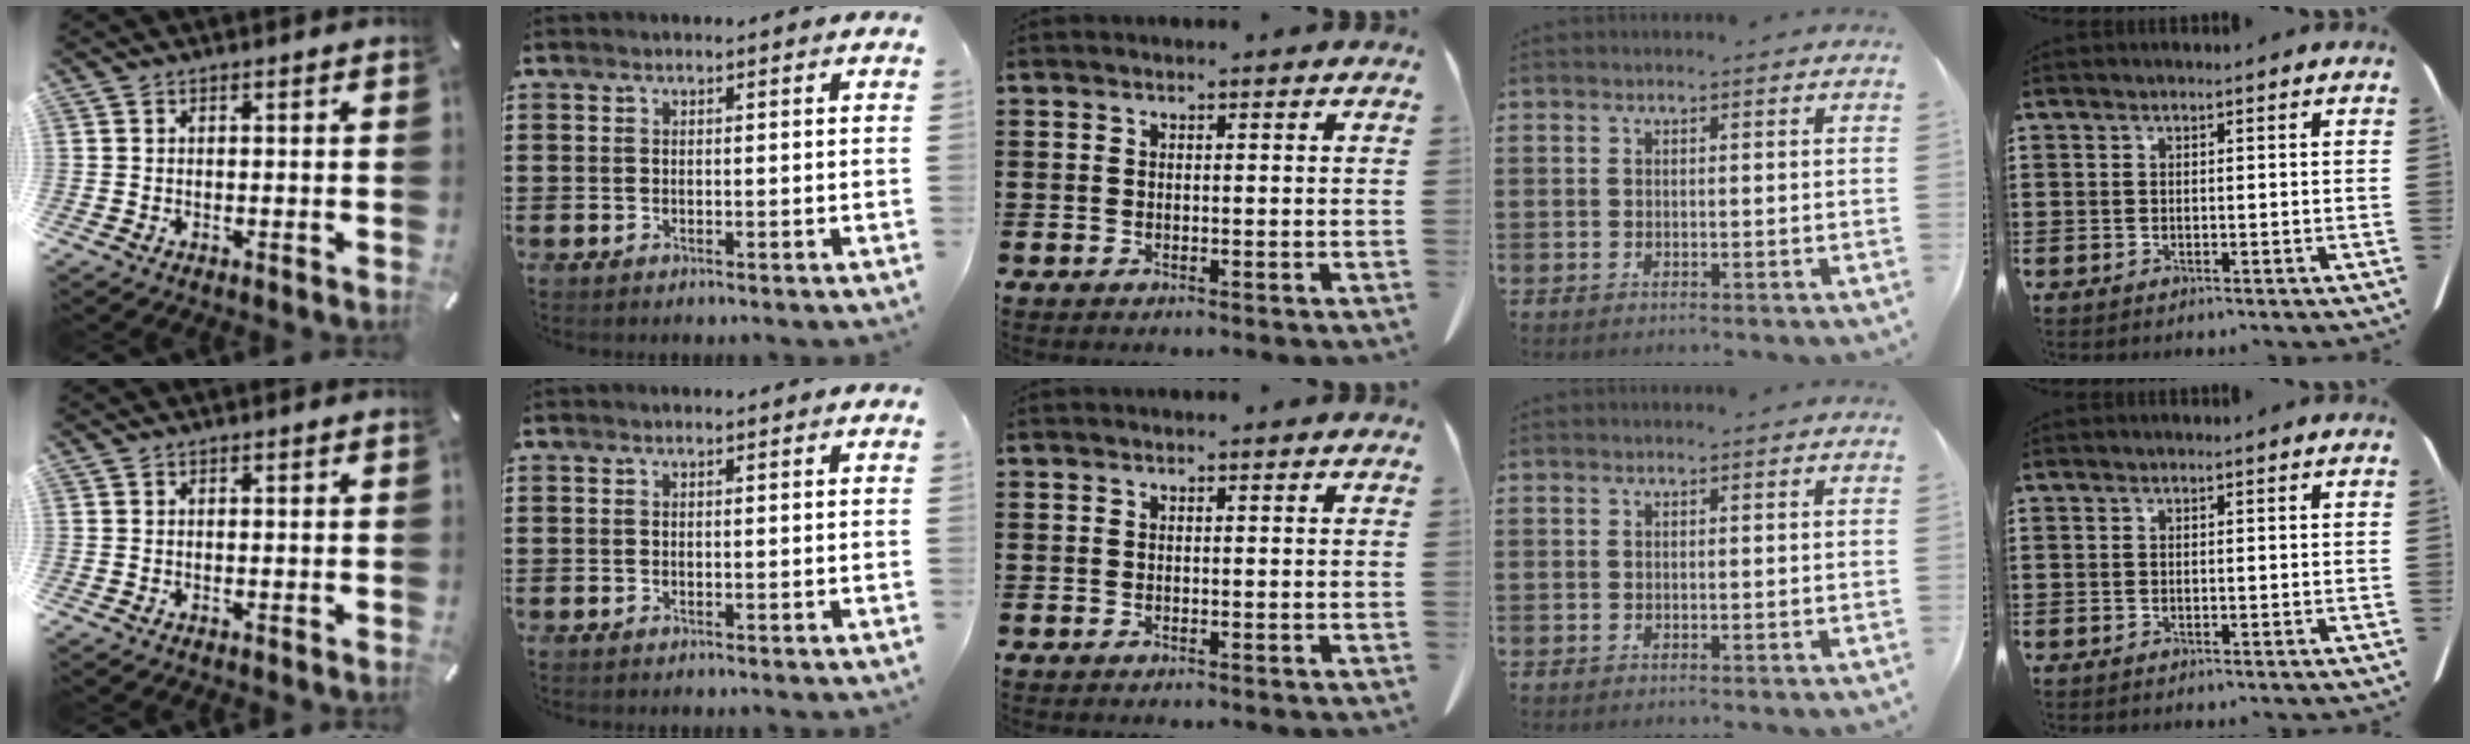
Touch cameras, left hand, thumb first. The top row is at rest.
{}